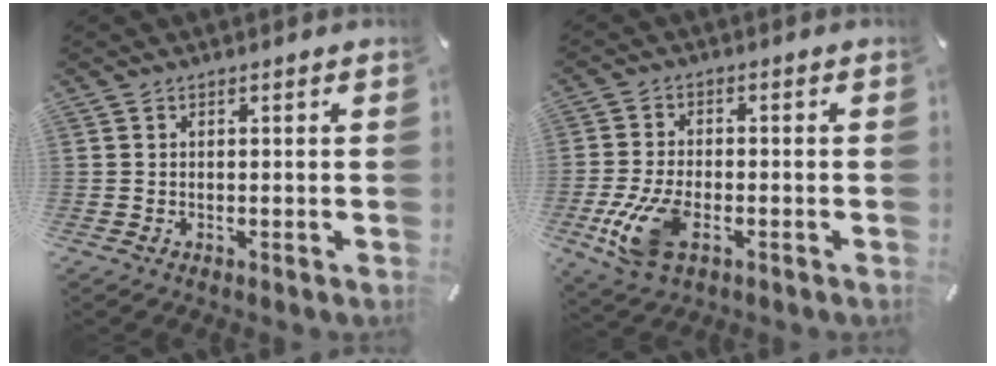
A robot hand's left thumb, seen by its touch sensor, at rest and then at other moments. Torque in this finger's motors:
{"motor_torque": [0.50, 1.33, 0.23, 0.02, 0.15]}